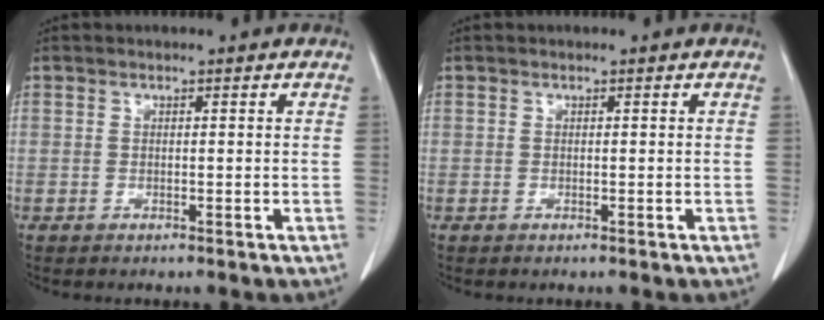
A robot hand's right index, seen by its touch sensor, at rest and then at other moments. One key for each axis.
{"total": 0.0}